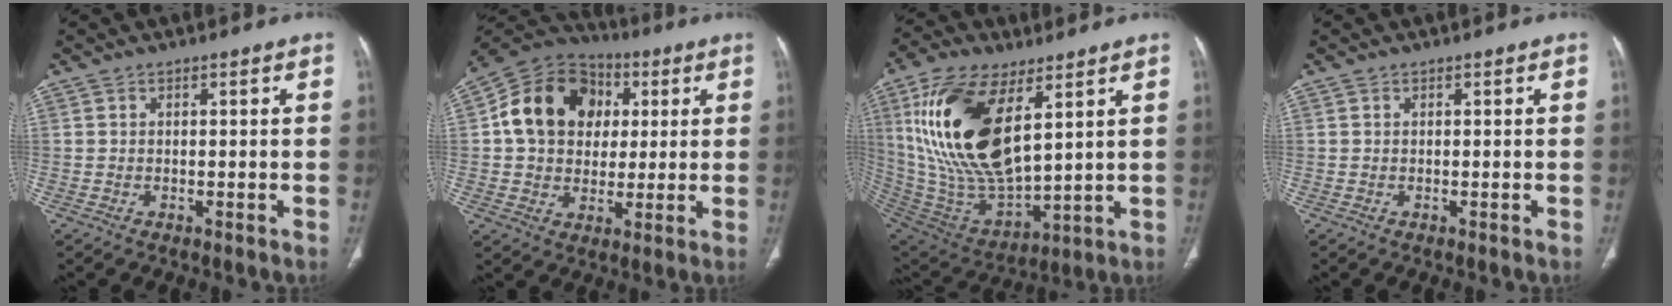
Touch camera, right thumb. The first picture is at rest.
{"total": 16.4, "force": [3.1, 13.2, 9.3], "torque": [-0.137, 0.013, 0.044]}
{"total": 24.4, "force": [8.4, 11.4, 19.8], "torque": [-0.389, -0.034, 0.167]}
{"total": 0.0}